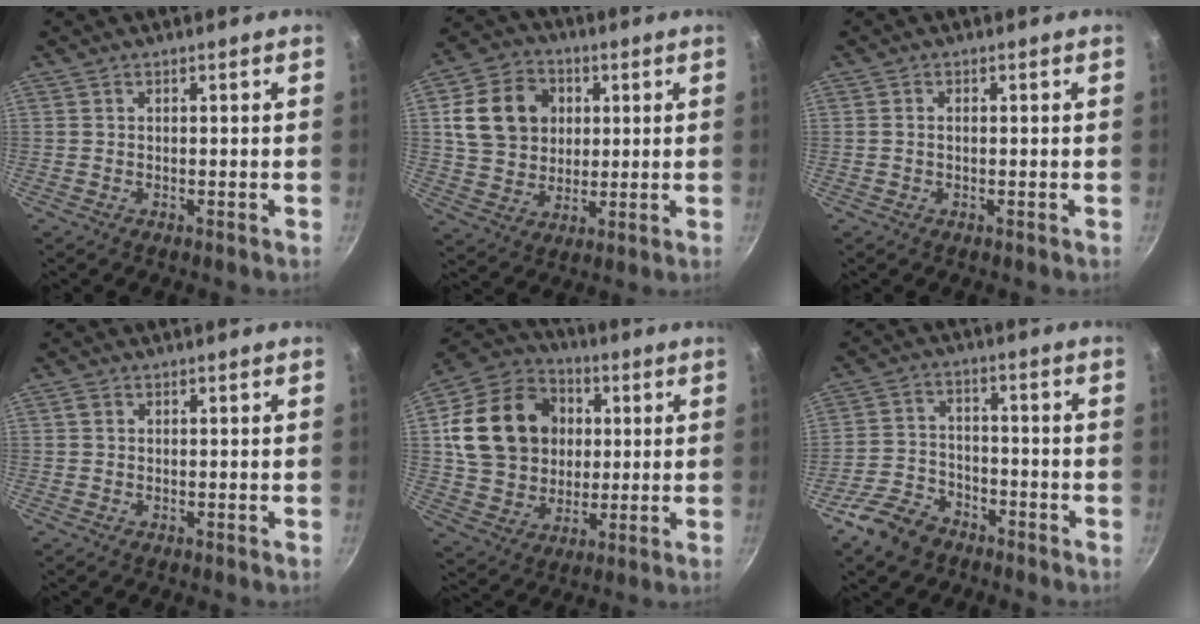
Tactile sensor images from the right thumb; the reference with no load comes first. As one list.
[{"total": 14.3, "force": [3.2, 11.9, 7.3], "torque": [-0.109, 0.006, 0.055]}, {"total": 0.9, "force": [-0.1, 0.6, 0.6], "torque": [-0.012, 0.003, -0.003]}, {"total": 1.0, "force": [0.2, 0.9, 0.4], "torque": [-0.006, 0.002, 0.002]}, {"total": 20.8, "force": [3.4, 17.2, 11.3], "torque": [-0.175, 0.015, 0.064]}, {"total": 8.9, "force": [-6.0, 5.6, 3.5], "torque": [-0.055, 0.048, -0.113]}]